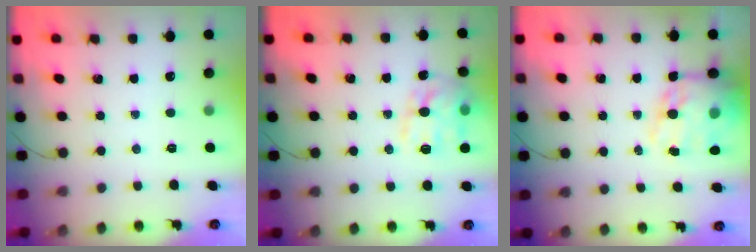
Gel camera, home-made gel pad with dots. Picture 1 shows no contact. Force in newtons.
{"total": 14.2, "press": 14.2, "slide": 0.5}
{"total": 18.5, "press": 17.9, "slide": 4.7}